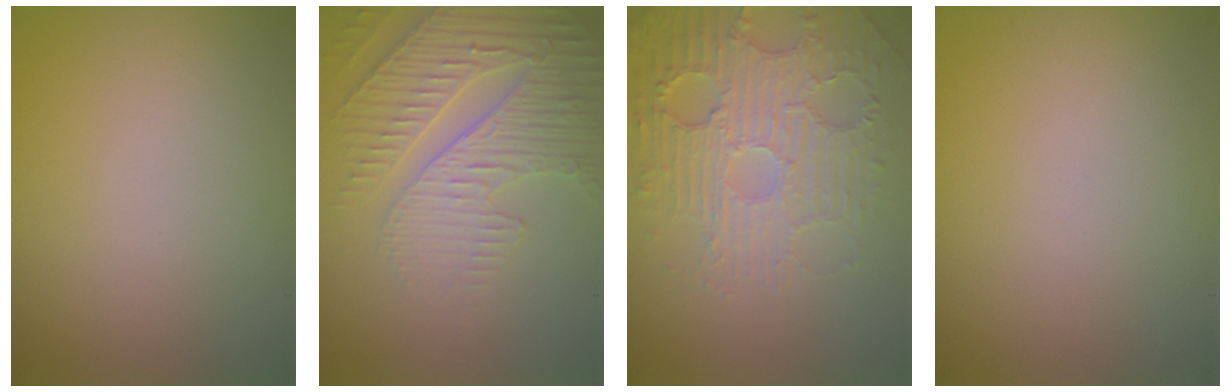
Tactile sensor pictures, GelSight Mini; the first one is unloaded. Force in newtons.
{"total": 4.5, "press": 4.2, "slide": 1.8}
{"total": 5.4, "press": 3.8, "slide": 3.9}
{"total": 0.0}